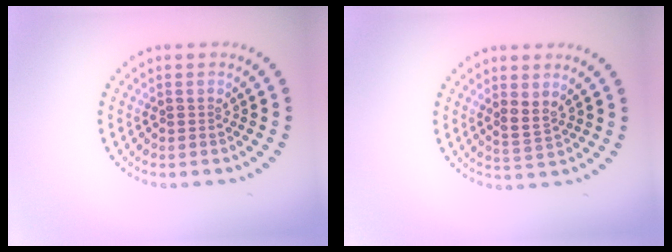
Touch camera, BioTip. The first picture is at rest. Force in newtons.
{"total": 1.7, "press": 1.3, "slide": 1.0}